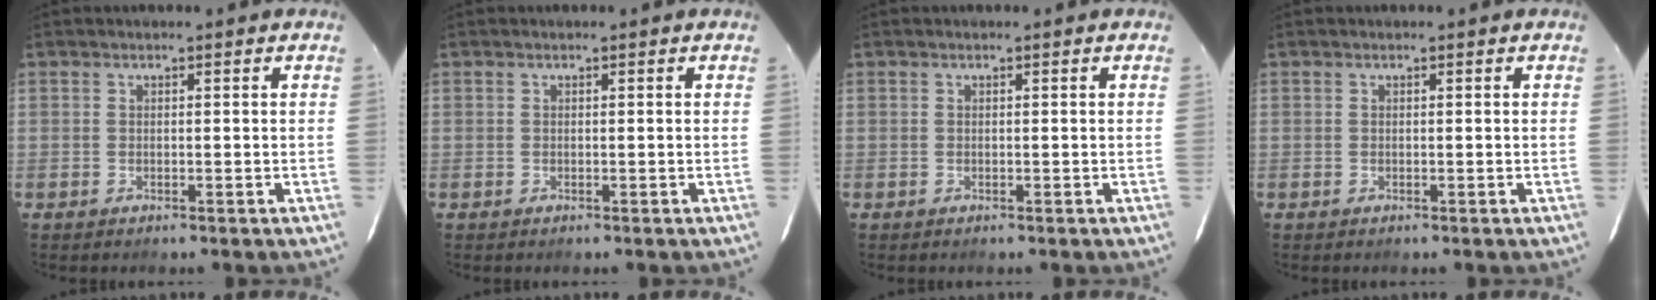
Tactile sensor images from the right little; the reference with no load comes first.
{"total": 0.0}
{"total": 0.0}
{"total": 0.0}